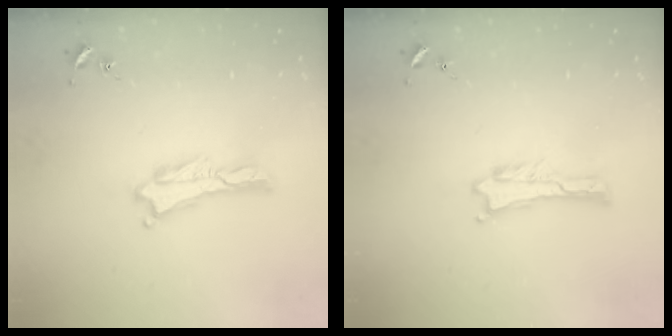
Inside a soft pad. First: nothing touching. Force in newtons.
{"total": 0.0}